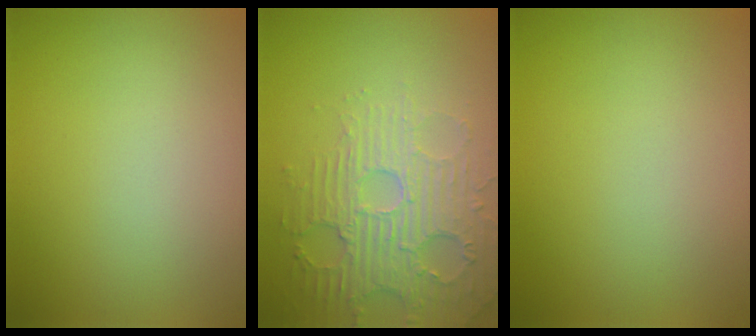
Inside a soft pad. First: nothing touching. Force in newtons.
{"total": 5.0, "press": 4.1, "slide": 2.9}
{"total": 0.0}